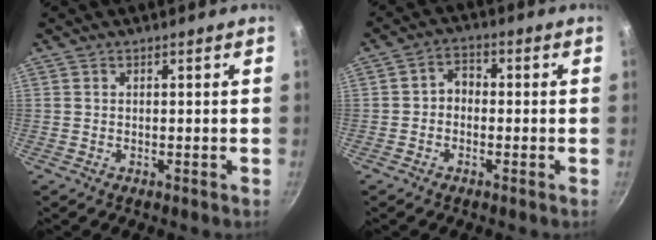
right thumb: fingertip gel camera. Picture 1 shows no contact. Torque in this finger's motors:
{"motor_torque": [-0.28, 0.15, 0.01, 0.04, 0.08]}